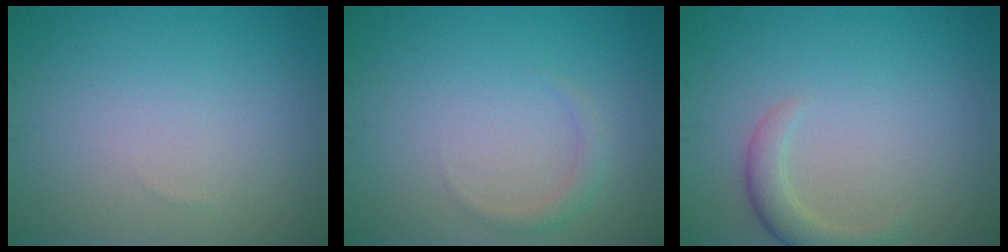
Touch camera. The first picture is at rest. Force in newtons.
{"total": 1.2, "press": 1.2, "slide": 0.0}
{"total": 2.5, "press": 2.5, "slide": 0.2}